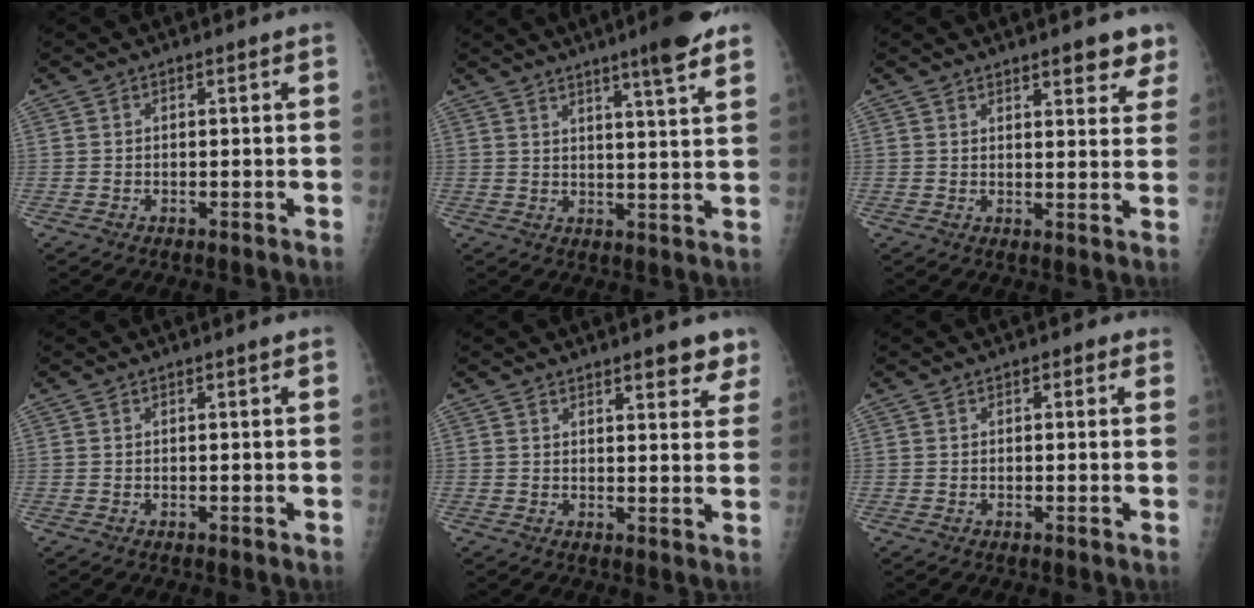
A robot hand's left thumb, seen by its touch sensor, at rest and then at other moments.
{"total": 10.0, "force": [7.0, 0.3, 7.1], "torque": [-0.088, -0.031, 0.089]}
{"total": 6.6, "force": [4.8, 2.1, 4.0], "torque": [-0.022, -0.023, 0.057]}
{"total": 0.6, "force": [0.4, 0.0, 0.5], "torque": [-0.007, -0.001, 0.007]}
{"total": 6.6, "force": [4.9, 2.1, 3.9], "torque": [-0.020, -0.023, 0.057]}
{"total": 1.7, "force": [1.0, 1.0, 0.9], "torque": [0.003, -0.002, 0.006]}